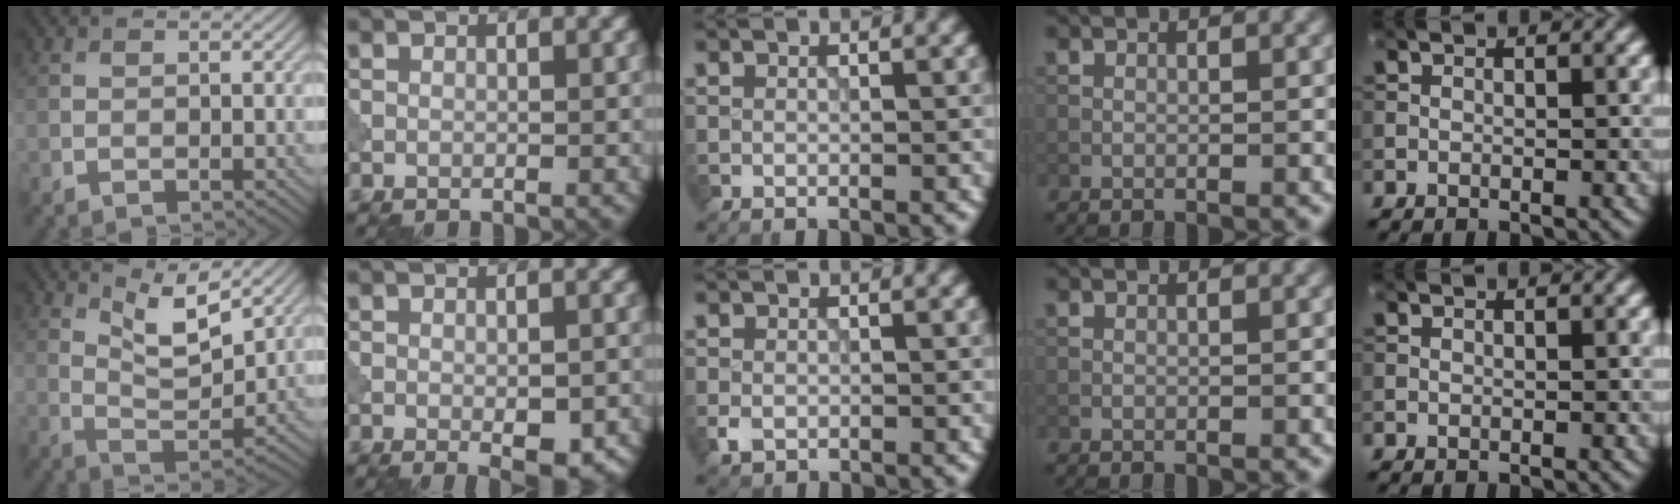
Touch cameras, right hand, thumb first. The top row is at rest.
{"thumb": {"total": 7.4, "force": [5.2, 2.0, 4.8], "torque": [-0.098, -0.010, 0.098]}, "index": {"total": 3.2, "force": [-1.1, 1.2, 2.8], "torque": [-0.039, -0.006, -0.010]}, "middle": {"total": 1.5, "force": [-0.5, 1.1, 0.8], "torque": [-0.018, -0.005, -0.013]}}